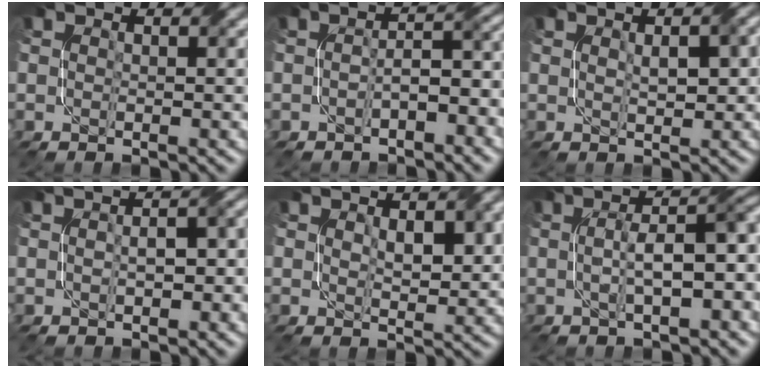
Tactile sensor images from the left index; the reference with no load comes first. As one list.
[{"total": 3.8, "force": [-1.5, 1.3, 3.3], "torque": [-0.052, 0.011, -0.027]}, {"total": 3.2, "force": [0.8, 1.1, 2.9], "torque": [-0.046, 0.006, 0.018]}, {"total": 3.7, "force": [-0.1, 1.8, 3.2], "torque": [-0.040, 0.009, -0.003]}, {"total": 3.2, "force": [0.9, 1.5, 2.6], "torque": [-0.047, -0.003, 0.022]}, {"total": 7.2, "force": [-0.3, 2.1, 6.9], "torque": [-0.098, 0.012, -0.002]}]